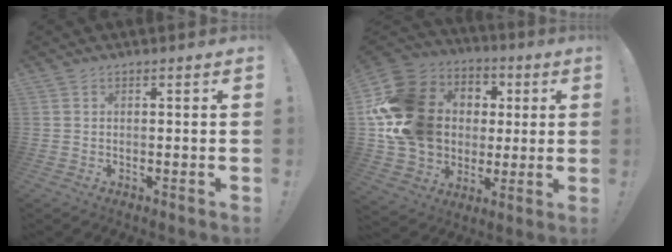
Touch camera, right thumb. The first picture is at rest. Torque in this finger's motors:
{"motor_torque": [2.54, 2.47, 1.78, -0.10, 0.57]}